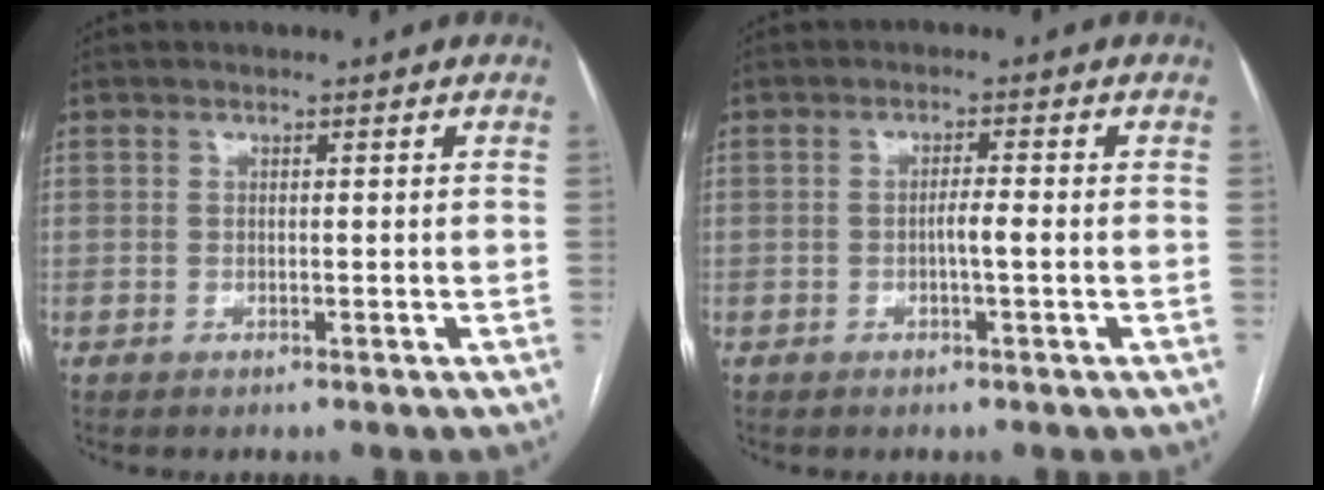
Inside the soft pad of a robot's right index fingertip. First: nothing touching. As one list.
[{"total": 2.3, "force": [-0.5, 0.0, 2.2], "torque": [-0.038, 0.001, -0.009]}]